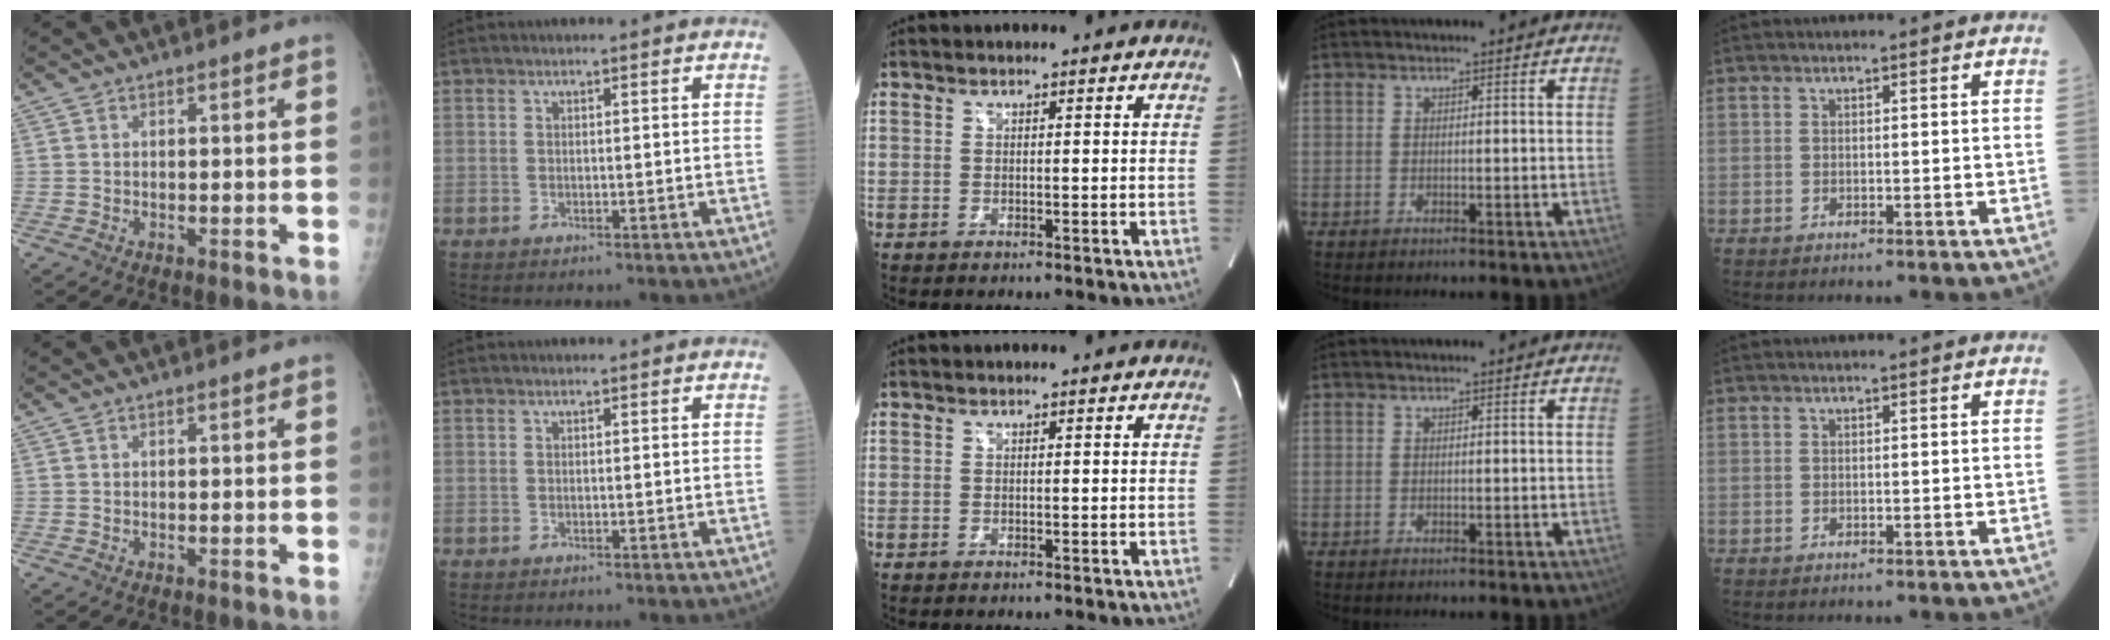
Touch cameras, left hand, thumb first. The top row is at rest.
{}